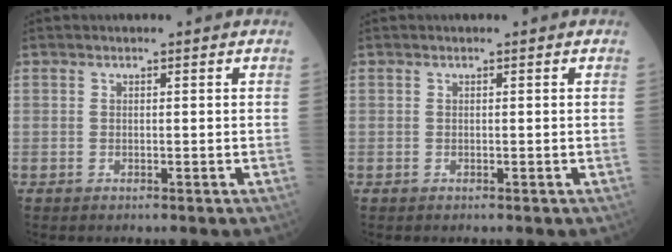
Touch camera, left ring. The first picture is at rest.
{"total": 0.0}